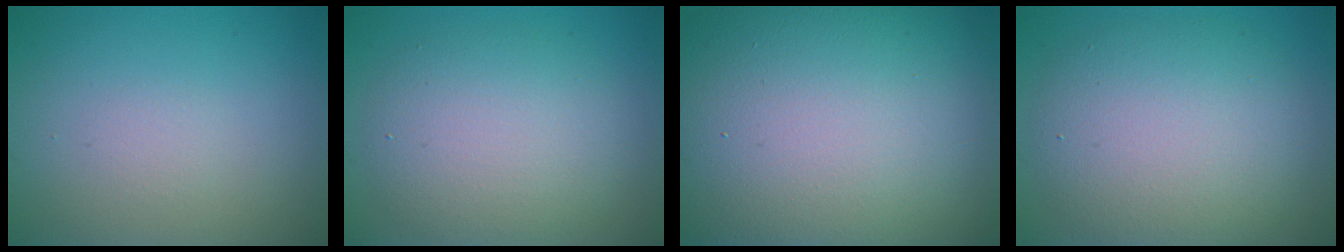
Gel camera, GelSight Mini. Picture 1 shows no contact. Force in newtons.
{"total": 5.7, "press": 5.7, "slide": 0.4}
{"total": 22.6, "press": 22.6, "slide": 1.6}
{"total": 7.7, "press": 7.7, "slide": 0.2}